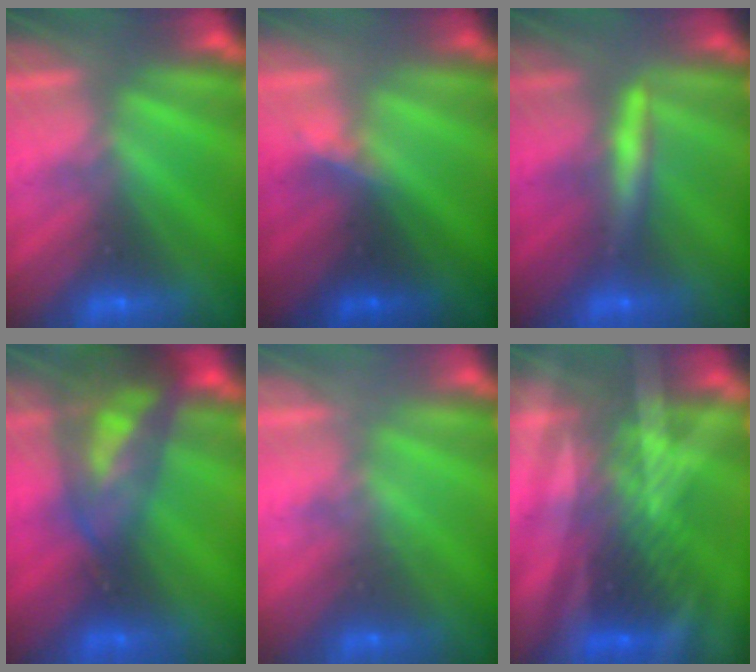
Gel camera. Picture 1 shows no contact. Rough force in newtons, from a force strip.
{"total": 1.5}
{"total": 2.4}
{"total": 7.5}
{"total": 2.1}
{"total": 3.0}